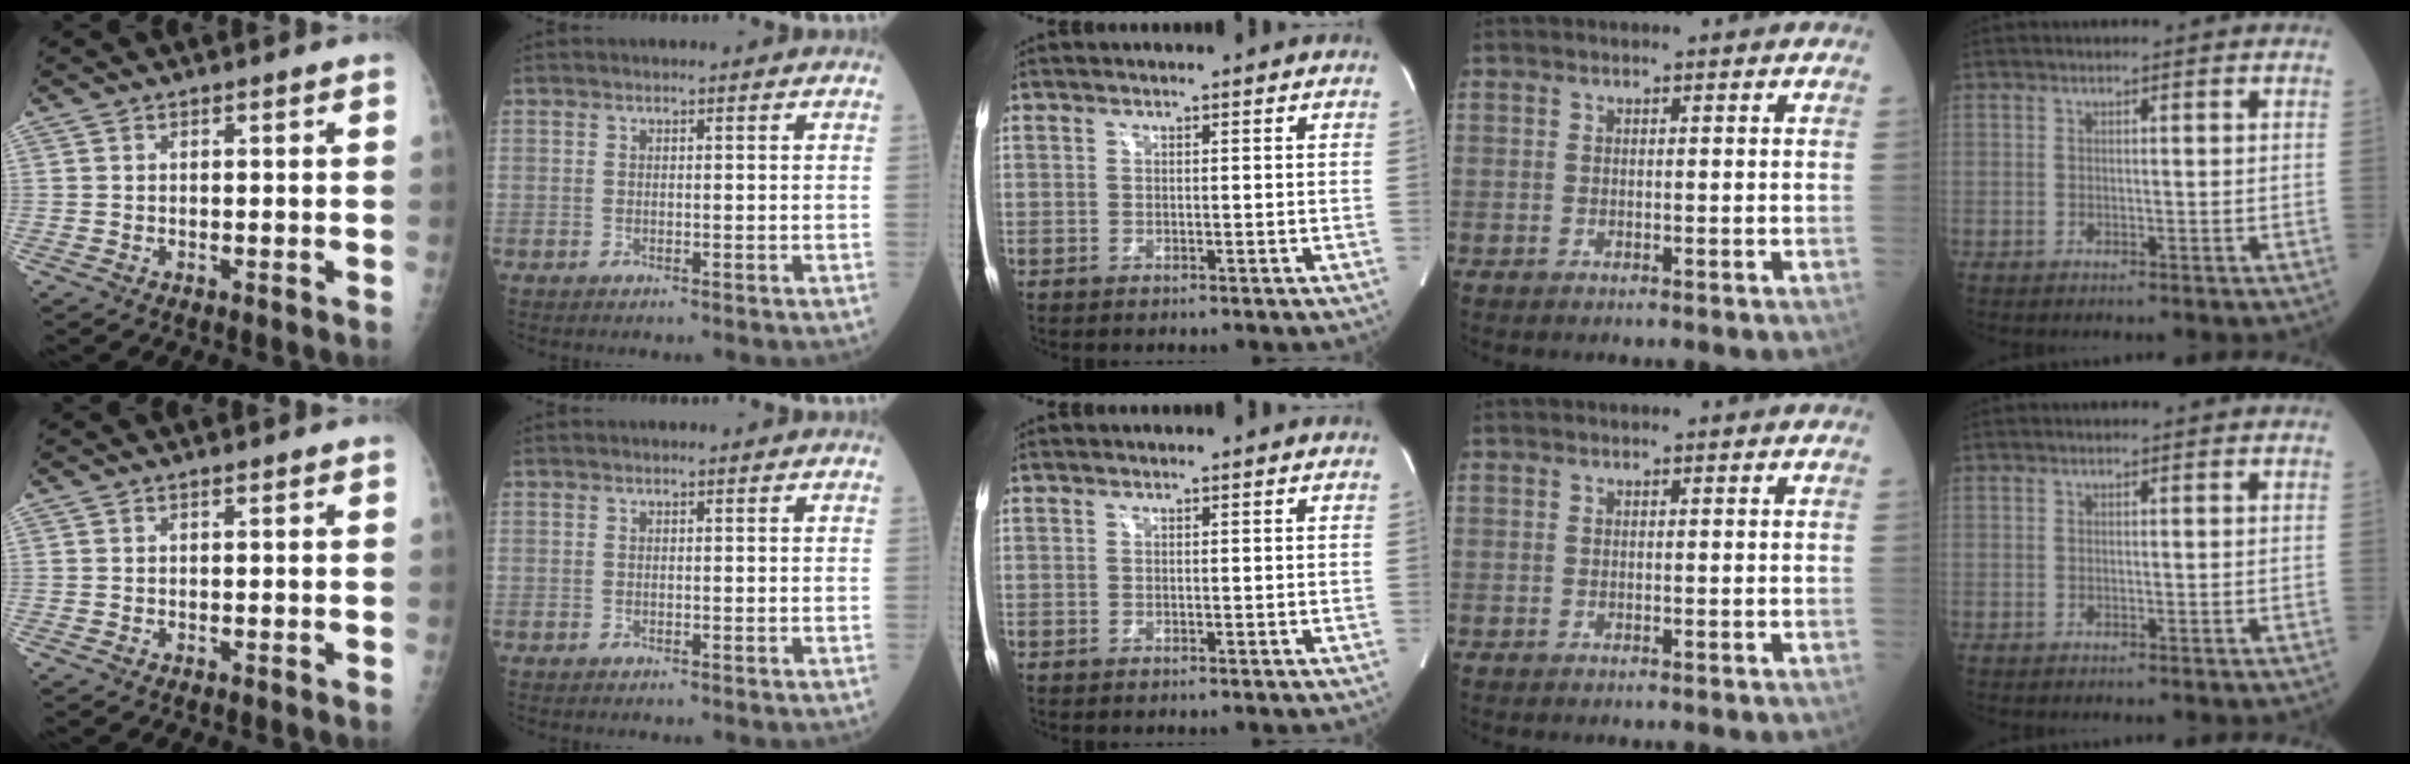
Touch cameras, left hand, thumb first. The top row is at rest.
{}